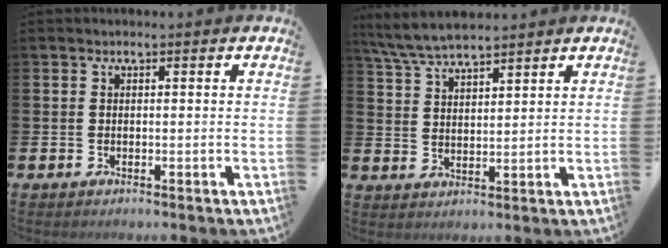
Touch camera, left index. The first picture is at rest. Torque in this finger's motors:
{"motor_torque": [0.18, -0.32, 0.73, 0.13]}